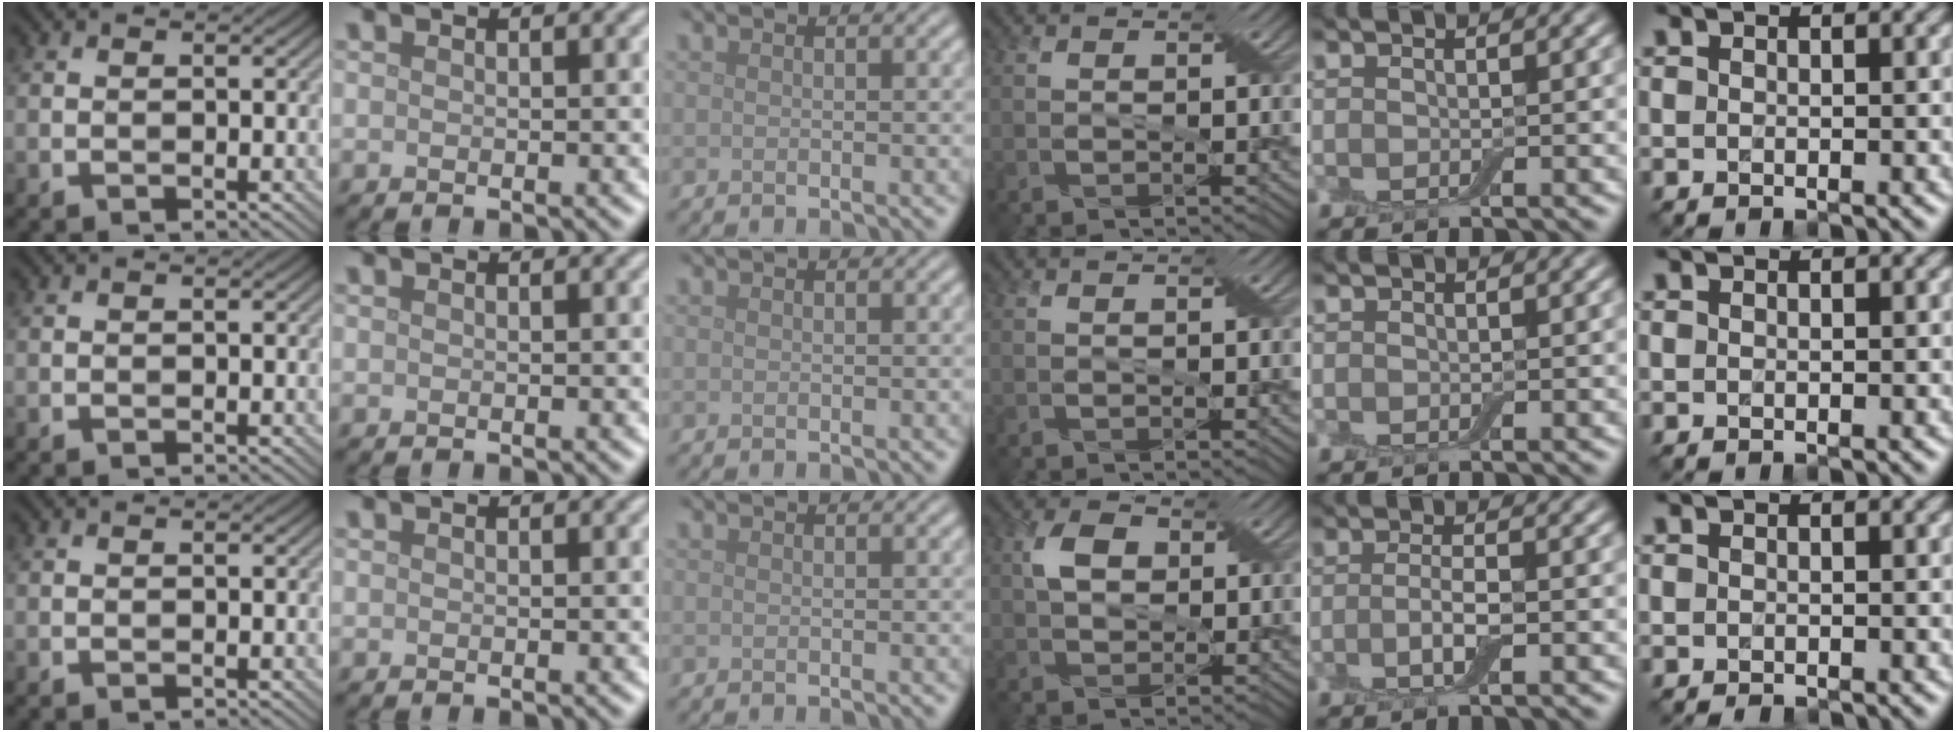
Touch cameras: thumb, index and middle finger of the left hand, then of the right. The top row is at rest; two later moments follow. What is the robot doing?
{"motion": "fold", "object": "apron"}